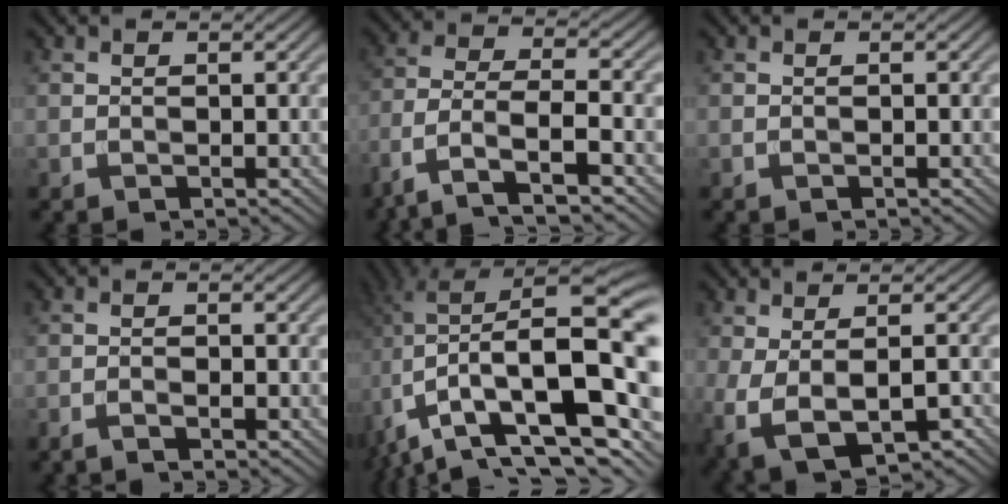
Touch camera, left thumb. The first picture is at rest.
{"total": 8.9, "force": [-6.0, 2.9, 5.9], "torque": [-0.119, -0.004, -0.130]}
{"total": 0.0}
{"total": 1.9, "force": [-1.5, 0.3, 1.2], "torque": [-0.025, 0.003, -0.029]}
{"total": 18.2, "force": [-2.7, 7.2, 16.5], "torque": [-0.294, -0.014, -0.036]}
{"total": 7.7, "force": [-2.6, 3.6, 6.2], "torque": [-0.136, -0.025, -0.035]}